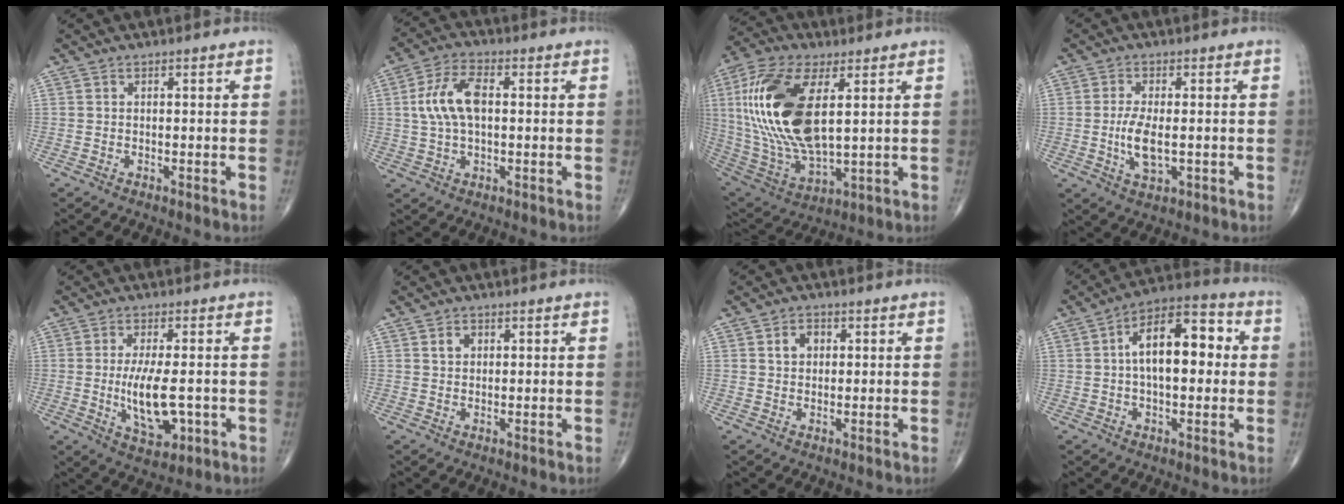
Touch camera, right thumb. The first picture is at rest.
{"total": 9.5, "force": [1.1, 4.9, 8.0], "torque": [-0.161, 0.015, 0.019]}
{"total": 23.5, "force": [4.5, 11.0, 20.3], "torque": [-0.428, -0.021, 0.086]}
{"total": 6.3, "force": [-0.8, 2.7, 5.6], "torque": [-0.111, -0.010, -0.012]}
{"total": 9.7, "force": [-1.4, 3.9, 8.8], "torque": [-0.150, -0.011, -0.014]}
{"total": 2.3, "force": [0.9, 1.8, 1.2], "torque": [-0.013, -0.002, 0.014]}
{"total": 3.4, "force": [1.0, 2.6, 1.9], "torque": [-0.020, 0.004, 0.016]}
{"total": 14.6, "force": [1.7, 7.4, 12.5], "torque": [-0.178, 0.032, 0.017]}